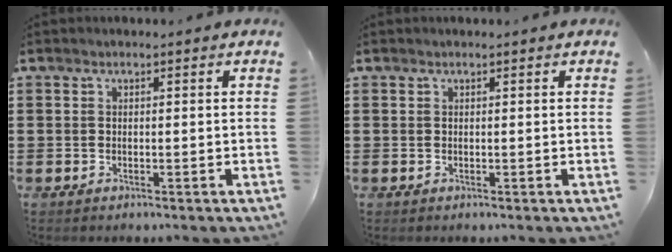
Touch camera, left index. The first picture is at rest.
{"total": 0.0}